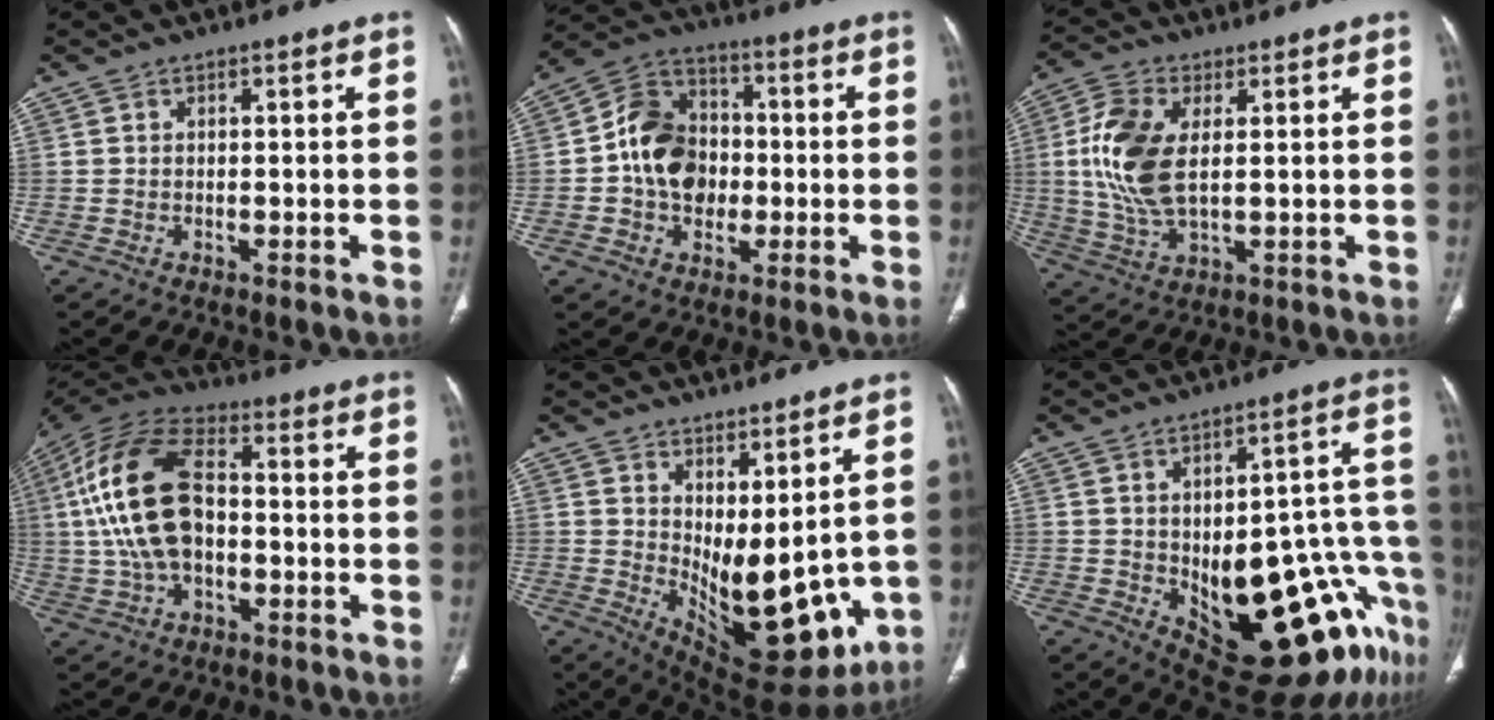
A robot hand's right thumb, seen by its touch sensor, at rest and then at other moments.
{"total": 13.7, "force": [-0.9, 10.9, 8.3], "torque": [-0.109, 0.029, -0.021]}
{"total": 12.6, "force": [1.8, 6.6, 10.6], "torque": [-0.230, -0.003, 0.038]}
{"total": 18.9, "force": [0.2, 11.0, 15.3], "torque": [-0.306, 0.028, -0.001]}
{"total": 16.0, "force": [2.3, 7.3, 14.0], "torque": [-0.194, -0.047, 0.070]}
{"total": 23.8, "force": [-8.9, 9.1, 20.1], "torque": [-0.204, 0.043, -0.099]}